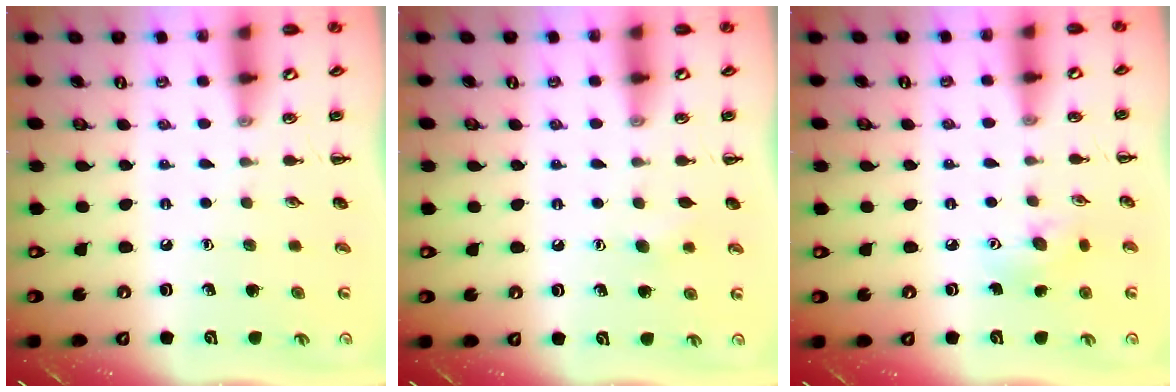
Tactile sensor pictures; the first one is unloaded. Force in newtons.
{"total": 3.9, "press": 3.7, "slide": 1.1}
{"total": 6.2, "press": 6.1, "slide": 0.8}